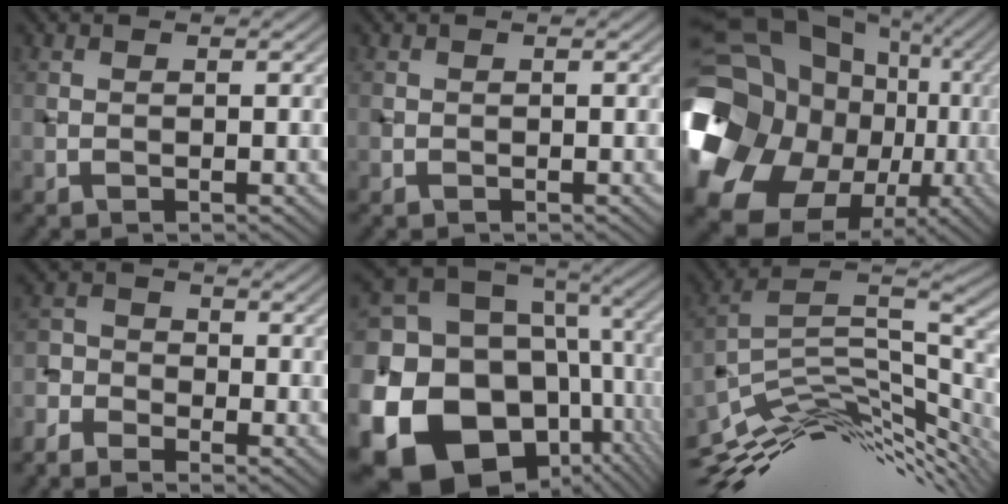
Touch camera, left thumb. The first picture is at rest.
{"total": 0.5, "force": [-0.2, 0.5, 0.0], "torque": [0.003, -0.003, -0.005]}
{"total": 22.5, "force": [-4.6, 18.4, 12.1], "torque": [-0.282, -0.022, -0.095]}
{"total": 4.5, "force": [-3.8, 1.9, 1.4], "torque": [-0.034, -0.004, -0.089]}
{"total": 23.5, "force": [-3.9, 19.0, 13.4], "torque": [-0.314, -0.025, -0.060]}
{"total": 13.6, "force": [-6.8, 4.4, 10.9], "torque": [-0.220, -0.001, -0.118]}